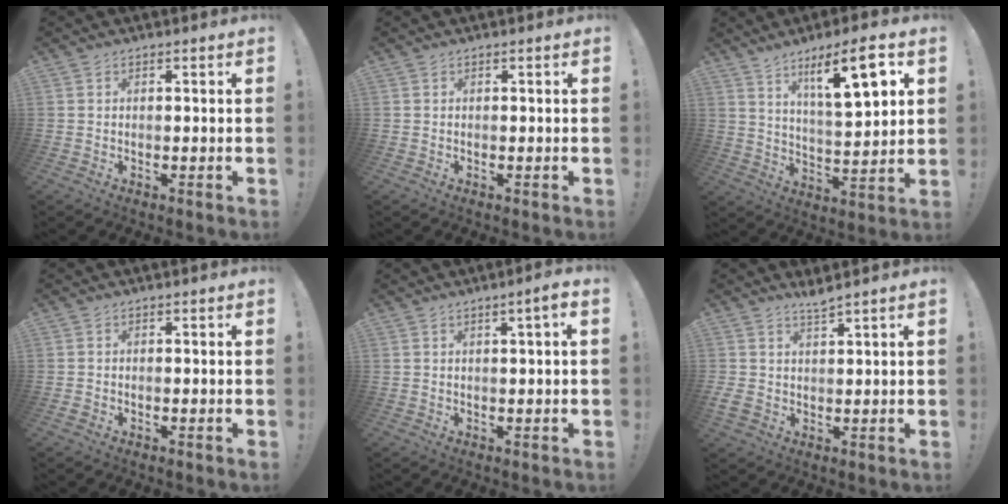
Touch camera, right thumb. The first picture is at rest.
{"total": 0.0}
{"total": 14.7, "force": [7.7, 3.3, 12.1], "torque": [-0.187, -0.036, 0.115]}
{"total": 0.9, "force": [-0.6, 0.5, 0.5], "torque": [-0.008, 0.002, -0.009]}
{"total": 3.2, "force": [0.7, 0.0, 3.2], "torque": [-0.042, -0.002, 0.006]}
{"total": 3.9, "force": [3.2, 0.9, 2.1], "torque": [-0.028, -0.023, 0.057]}